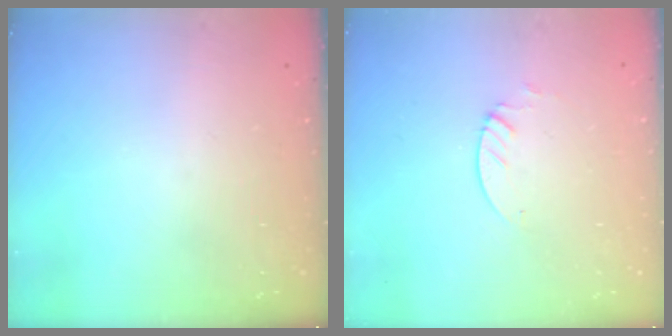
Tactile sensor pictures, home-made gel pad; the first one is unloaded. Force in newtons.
{"total": 1.3, "press": 1.3, "slide": 0.1}